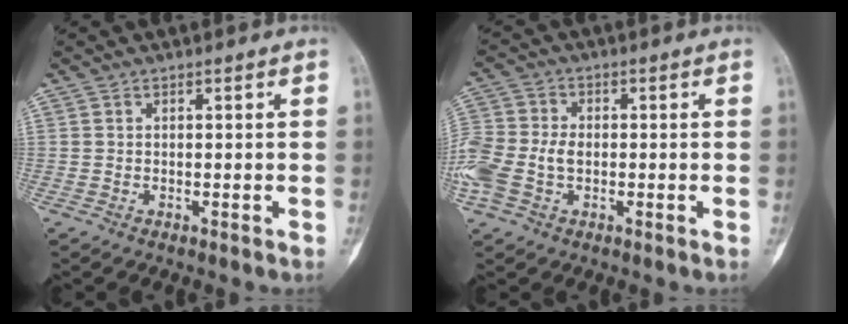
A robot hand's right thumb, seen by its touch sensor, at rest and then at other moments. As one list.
[{"total": 12.6, "force": [-1.9, 9.0, 8.6], "torque": [-0.230, 0.018, -0.033]}]